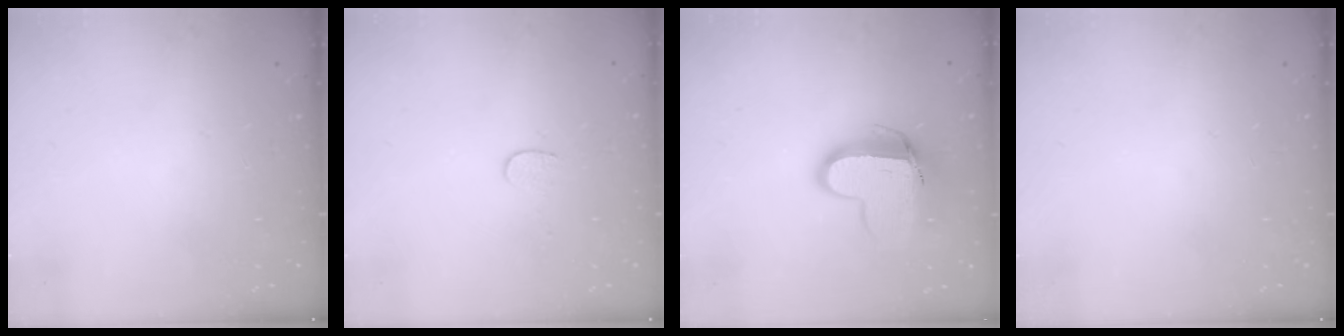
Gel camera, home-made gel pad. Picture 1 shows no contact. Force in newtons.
{"total": 4.7, "press": 4.7, "slide": 0.4}
{"total": 12.4, "press": 12.4, "slide": 1.2}
{"total": 0.0}